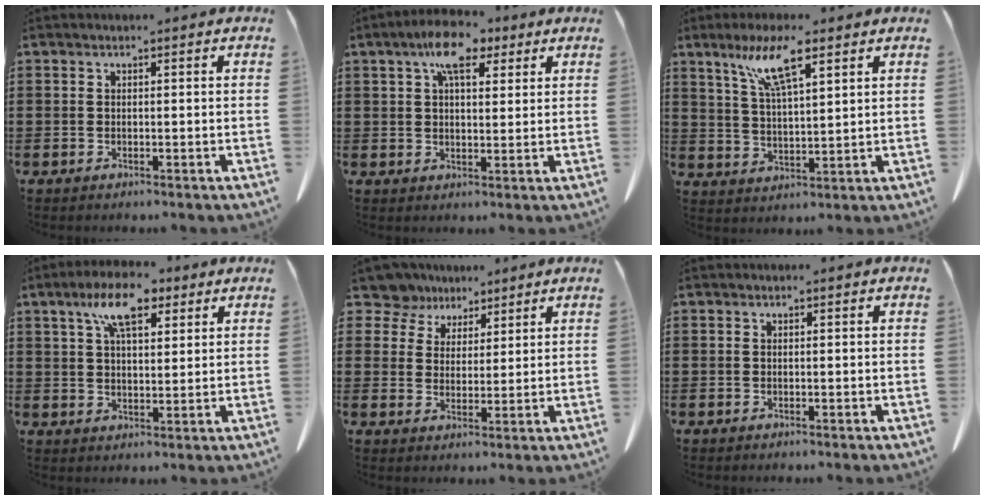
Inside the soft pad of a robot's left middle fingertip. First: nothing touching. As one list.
[{"total": 7.9, "force": [5.0, 3.2, 5.2], "torque": [-0.101, -0.001, 0.088]}, {"total": 8.5, "force": [5.3, 1.5, 6.5], "torque": [-0.141, 0.000, 0.091]}, {"total": 8.8, "force": [5.5, 3.4, 6.1], "torque": [-0.118, -0.002, 0.095]}, {"total": 6.5, "force": [5.1, 3.9, 1.0], "torque": [-0.049, -0.014, 0.094]}, {"total": 0.0}]